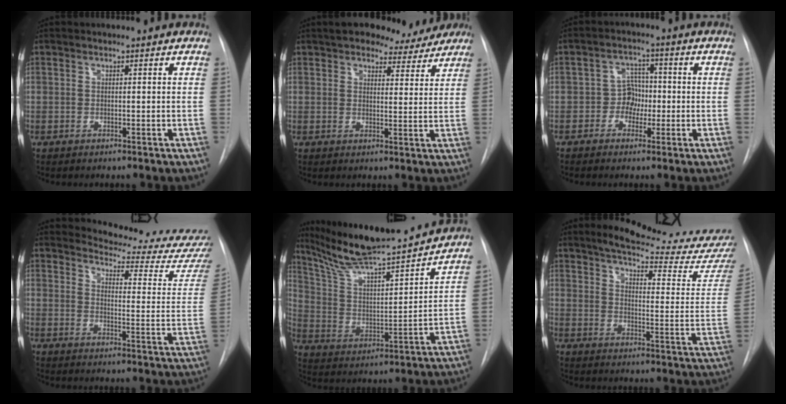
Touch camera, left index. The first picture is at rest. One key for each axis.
{"total": 10.5, "fx": 9.0, "fy": 4.0, "fz": 3.7, "tx": -0.030, "ty": 0.013, "tz": 0.104}
{"total": 4.1, "fx": -1.1, "fy": 3.4, "fz": 2.0, "tx": -0.032, "ty": 0.013, "tz": -0.023}
{"total": 18.4, "fx": 18.0, "fy": -0.1, "fz": 3.7, "tx": -0.051, "ty": -0.135, "tz": 0.200}
{"total": 19.4, "fx": 17.8, "fy": 0.3, "fz": 7.6, "tx": -0.138, "ty": -0.007, "tz": 0.295}
{"total": 22.3, "fx": 20.7, "fy": 0.0, "fz": 8.2, "tx": -0.121, "ty": -0.107, "tz": 0.252}